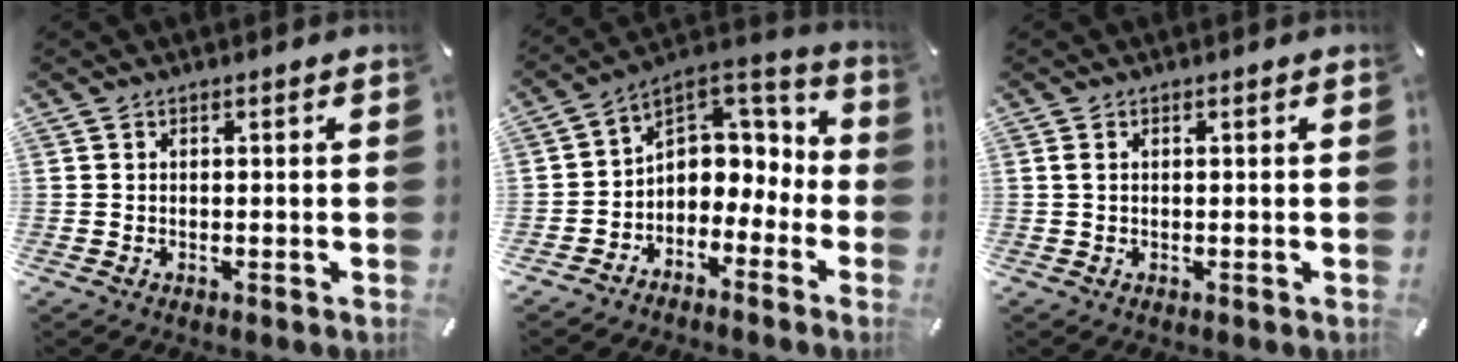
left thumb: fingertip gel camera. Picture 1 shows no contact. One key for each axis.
{"total": 7.2, "fx": -0.1, "fy": 6.8, "fz": 2.4, "tx": -0.036, "ty": -0.006, "tz": 0.006}
{"total": 0.8, "fx": 0.2, "fy": 0.2, "fz": 0.8, "tx": -0.016, "ty": 0.000, "tz": 0.002}